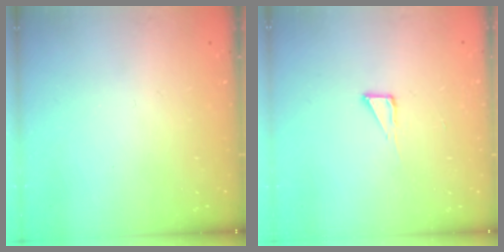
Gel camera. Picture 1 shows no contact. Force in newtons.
{"total": 3.4, "press": 3.4, "slide": 0.3}